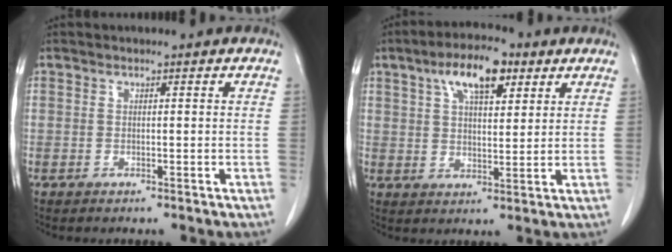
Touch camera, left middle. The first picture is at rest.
{"total": 9.0, "force": [4.8, 3.2, 6.9], "torque": [-0.124, 0.017, 0.081]}